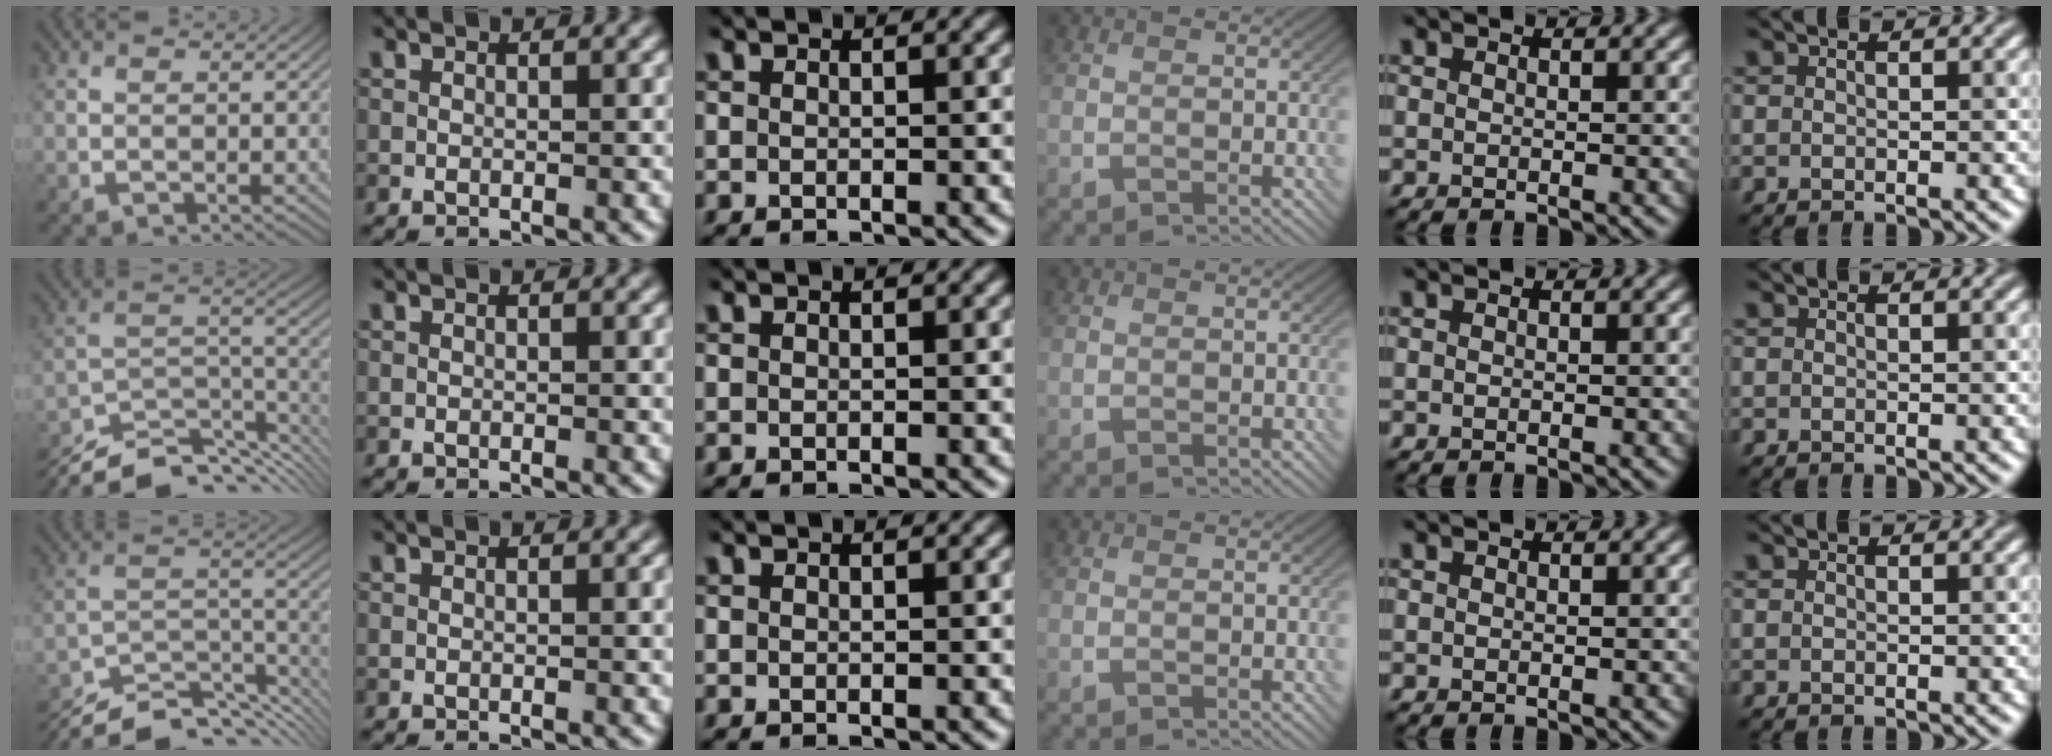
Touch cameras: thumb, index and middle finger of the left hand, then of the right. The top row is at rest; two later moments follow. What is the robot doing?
{"motion": "insert", "object": "bottle cap"}